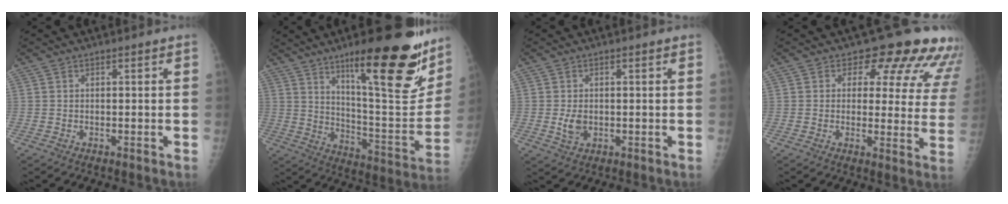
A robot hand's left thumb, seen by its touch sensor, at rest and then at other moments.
{"total": 25.8, "force": [15.1, 5.9, 20.1], "torque": [-0.255, -0.075, 0.234]}
{"total": 3.1, "force": [-0.2, 2.2, 2.3], "torque": [-0.039, -0.004, 0.000]}
{"total": 14.5, "force": [10.9, 6.6, 6.9], "torque": [-0.022, -0.058, 0.098]}